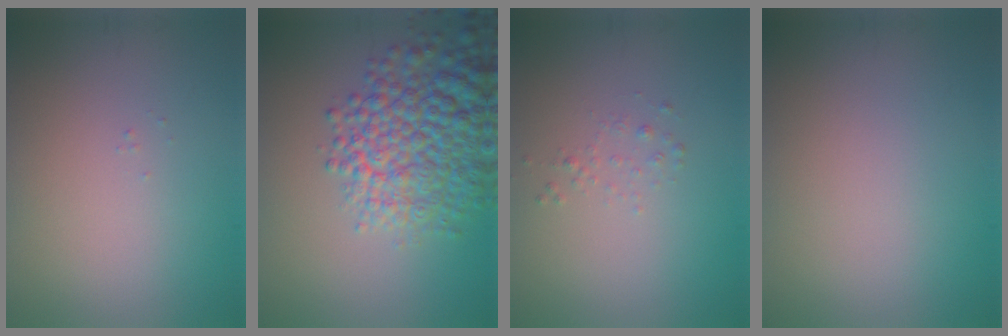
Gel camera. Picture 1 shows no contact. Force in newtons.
{"total": 8.6, "press": 8.6, "slide": 0.3}
{"total": 0.8, "press": 0.8, "slide": 0.1}
{"total": 0.0}